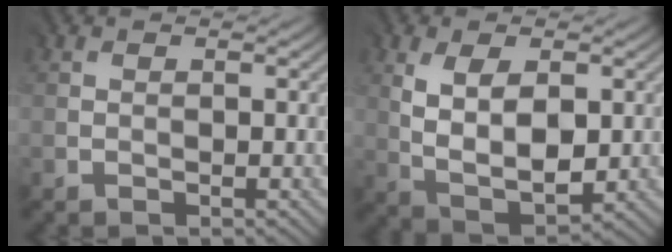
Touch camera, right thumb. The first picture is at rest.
{"total": 7.2, "force": [1.5, 3.9, 5.9], "torque": [-0.123, -0.006, 0.033]}